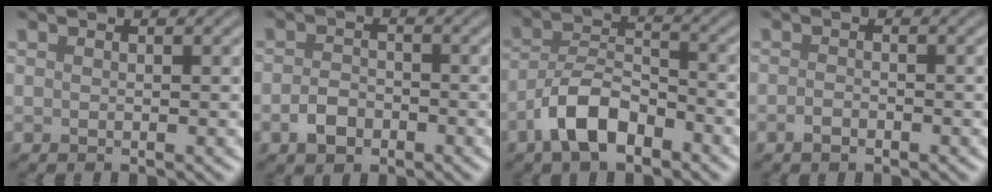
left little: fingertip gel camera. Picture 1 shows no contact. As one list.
[{"total": 2.5, "force": [-1.5, 1.6, 1.2], "torque": [-0.017, 0.004, -0.036]}, {"total": 5.6, "force": [-3.6, 2.4, 3.6], "torque": [-0.062, 0.007, -0.075]}, {"total": 1.2, "force": [-0.9, 0.5, 0.5], "torque": [-0.009, 0.001, -0.023]}]